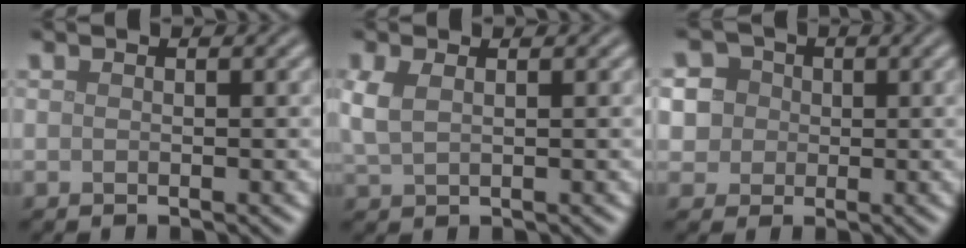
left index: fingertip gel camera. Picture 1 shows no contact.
{"total": 2.1, "force": [0.8, 1.0, 1.6], "torque": [-0.043, 0.003, 0.017]}
{"total": 6.4, "force": [1.8, 5.6, 2.5], "torque": [-0.044, 0.033, 0.006]}